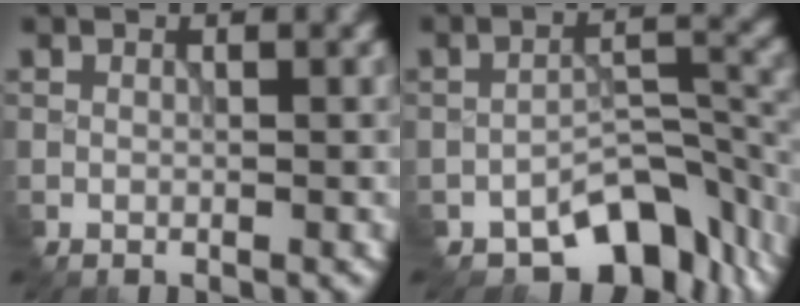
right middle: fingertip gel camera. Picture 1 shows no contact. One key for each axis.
{"total": 7.3, "fx": -5.3, "fy": 3.5, "fz": 3.6, "tx": -0.035, "ty": -0.008, "tz": -0.082}